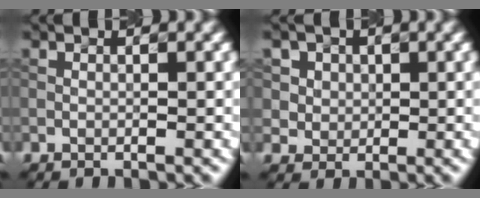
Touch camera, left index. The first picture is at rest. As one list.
[{"total": 5.1, "force": [2.7, 4.1, 1.3], "torque": [-0.037, 0.009, 0.046]}]